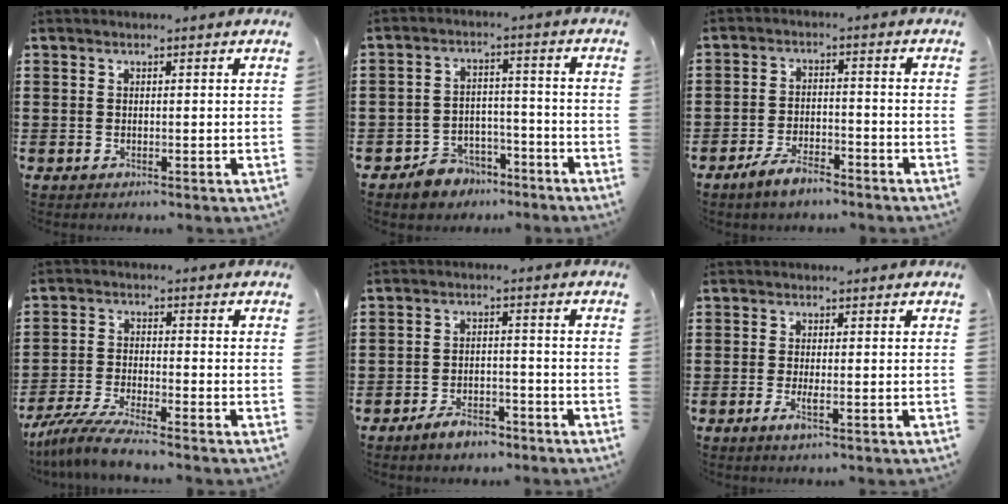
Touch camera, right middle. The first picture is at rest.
{"total": 5.3, "force": [-4.7, 2.3, 0.5], "torque": [-0.010, 0.020, -0.093]}
{"total": 4.6, "force": [-3.8, 1.3, 2.3], "torque": [-0.050, 0.004, -0.077]}
{"total": 6.2, "force": [-5.5, 0.1, 2.7], "torque": [-0.070, -0.014, -0.110]}
{"total": 4.0, "force": [-3.5, 1.3, 1.4], "torque": [-0.030, 0.011, -0.069]}
{"total": 2.2, "force": [-0.7, 0.3, 2.0], "torque": [-0.043, -0.007, -0.014]}